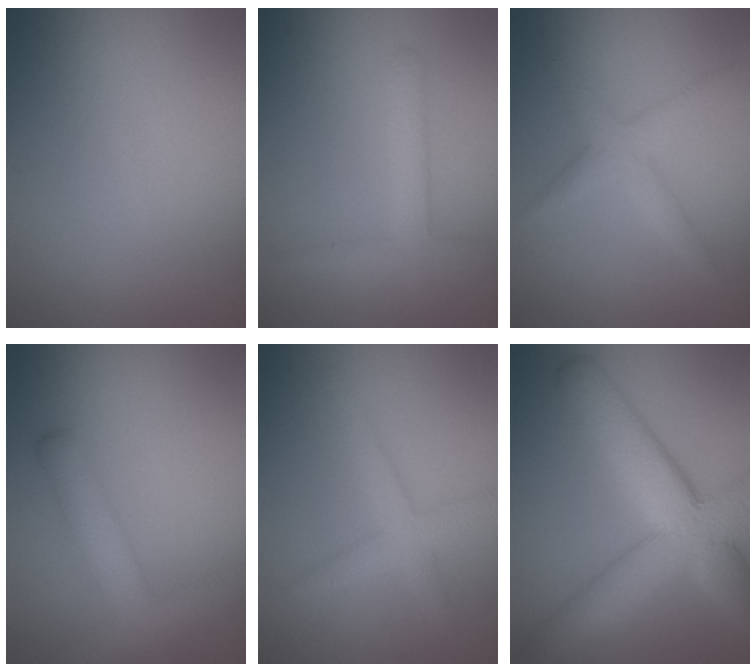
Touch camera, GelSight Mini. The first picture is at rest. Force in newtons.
{"total": 2.8, "press": 2.8, "slide": 0.1}
{"total": 2.5, "press": 2.5, "slide": 0.1}
{"total": 4.4, "press": 4.4, "slide": 0.3}
{"total": 2.6, "press": 2.6, "slide": 0.2}
{"total": 9.6, "press": 9.6, "slide": 0.8}